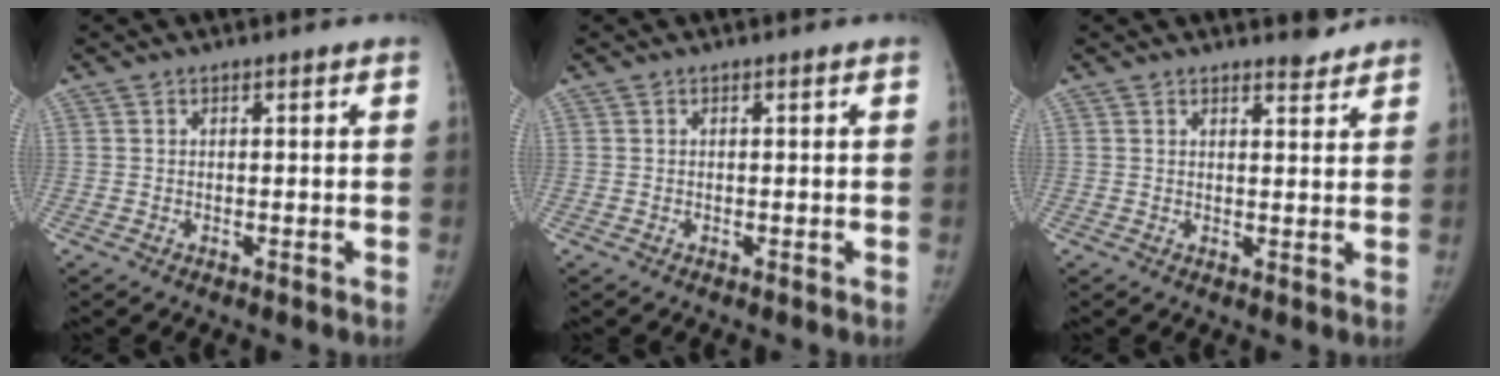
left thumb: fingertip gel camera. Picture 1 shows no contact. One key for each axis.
{"total": 0.0}
{"total": 2.7, "fx": 2.5, "fy": 0.7, "fz": 0.6, "tx": 0.003, "ty": -0.021, "tz": 0.032}